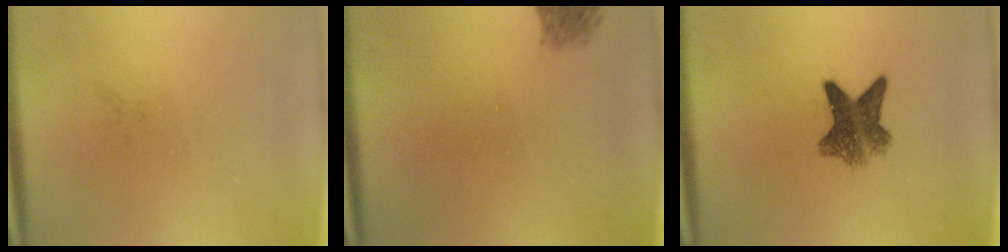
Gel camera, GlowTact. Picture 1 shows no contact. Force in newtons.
{"total": 1.8}
{"total": 6.9}